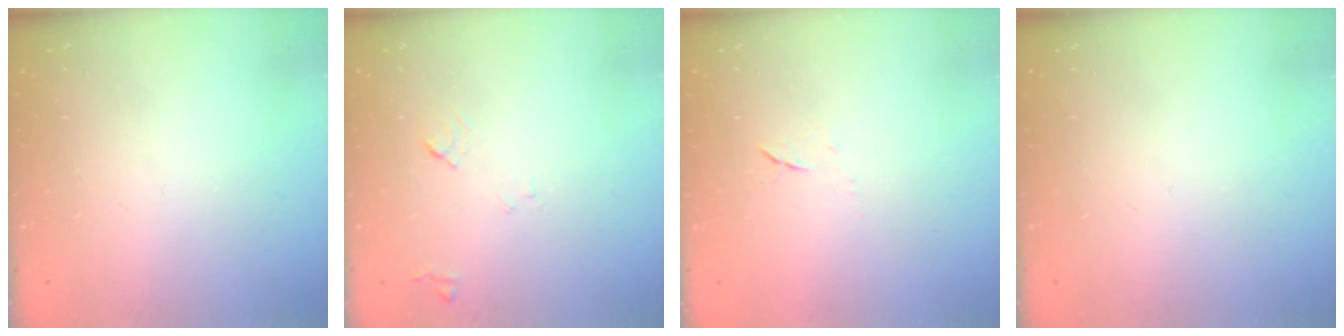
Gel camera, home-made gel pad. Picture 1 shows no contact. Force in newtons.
{"total": 8.0, "press": 7.9, "slide": 0.8}
{"total": 4.6, "press": 4.6, "slide": 0.7}
{"total": 0.0}